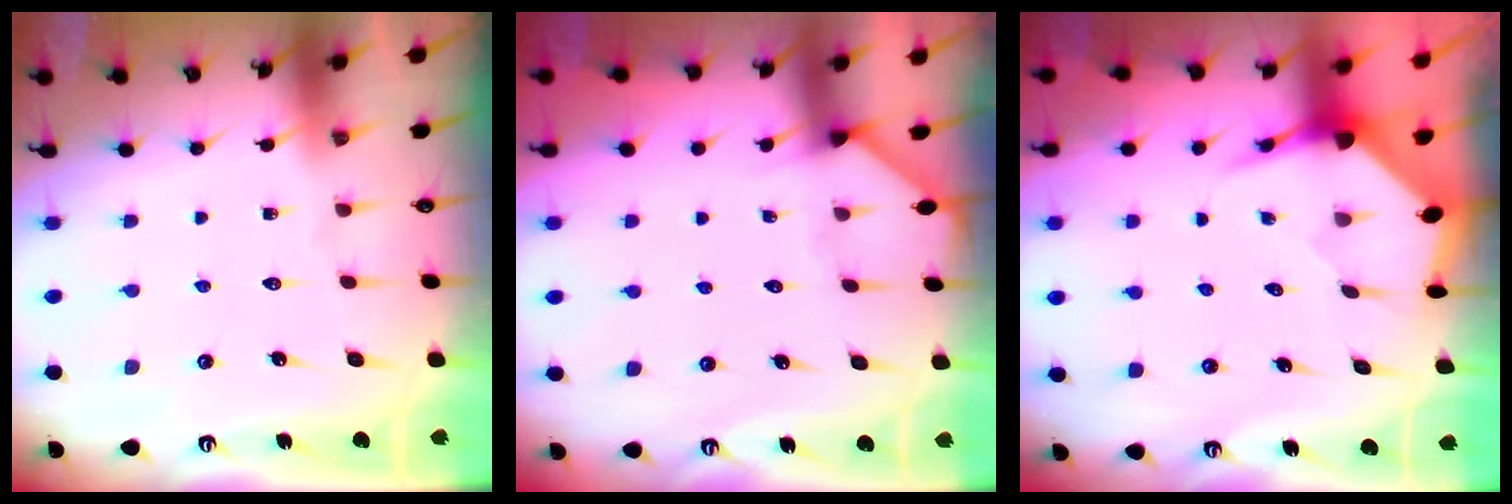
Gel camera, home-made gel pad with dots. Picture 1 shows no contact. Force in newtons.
{"total": 2.2, "press": 2.2, "slide": 0.3}
{"total": 3.4, "press": 3.4, "slide": 0.4}